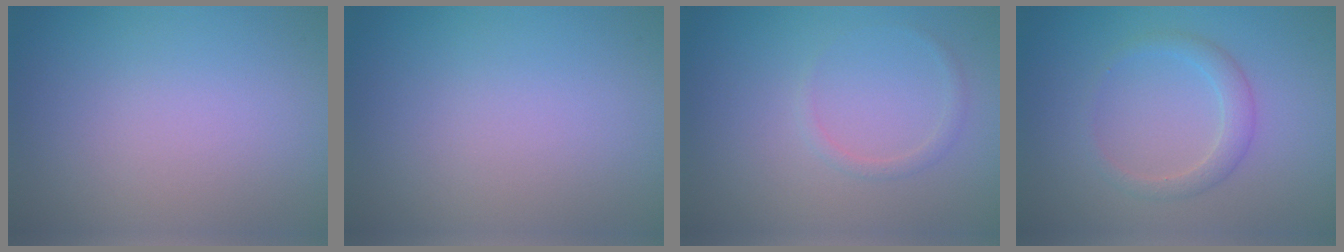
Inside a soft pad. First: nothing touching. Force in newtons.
{"total": 0.0}
{"total": 0.9, "press": 0.9, "slide": 0.1}
{"total": 2.1, "press": 2.1, "slide": 0.2}